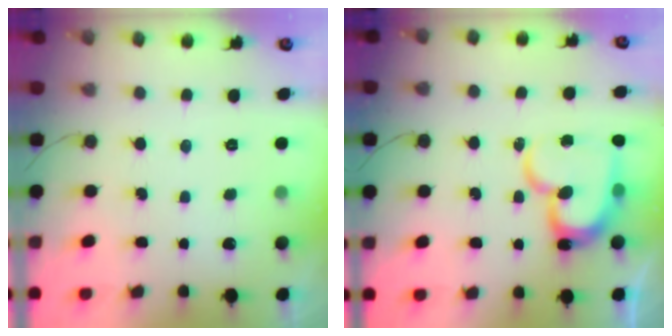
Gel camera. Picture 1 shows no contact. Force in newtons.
{"total": 17.1, "press": 17.1, "slide": 1.7}